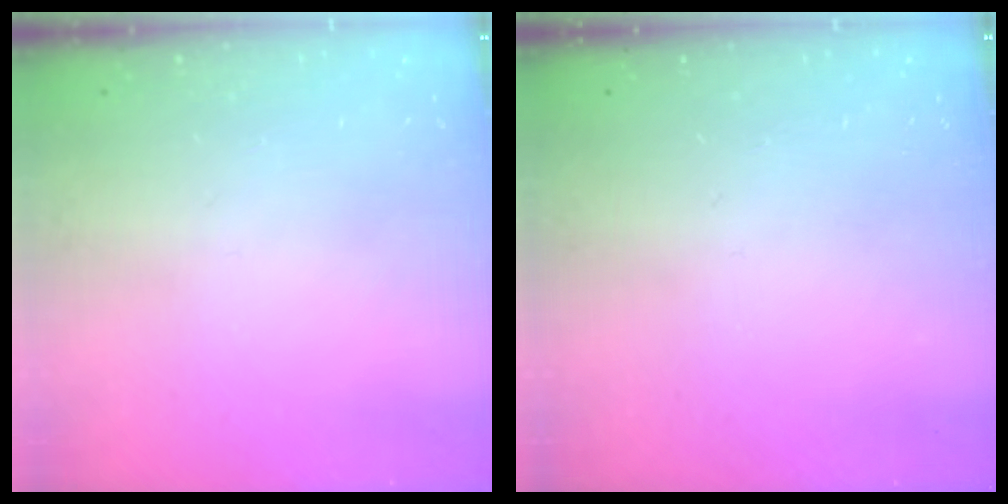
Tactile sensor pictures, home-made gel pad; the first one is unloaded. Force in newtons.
{"total": 0.0}